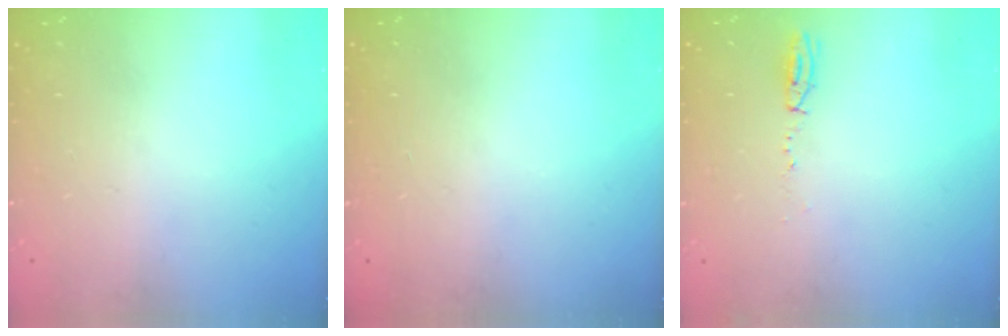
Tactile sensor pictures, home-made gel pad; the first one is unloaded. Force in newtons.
{"total": 0.0}
{"total": 3.8, "press": 3.7, "slide": 0.9}